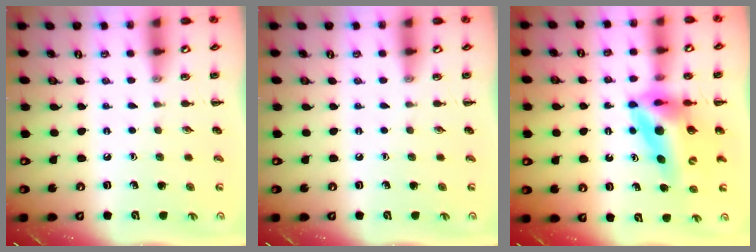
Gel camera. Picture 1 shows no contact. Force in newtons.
{"total": 0.0}
{"total": 12.2, "press": 11.5, "slide": 4.0}